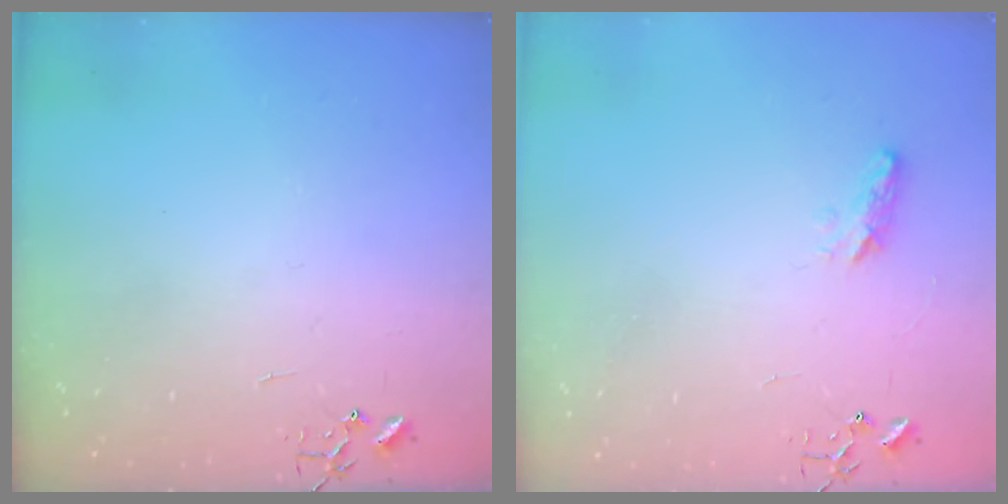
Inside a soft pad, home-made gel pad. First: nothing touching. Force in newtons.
{"total": 6.5, "press": 6.4, "slide": 0.7}